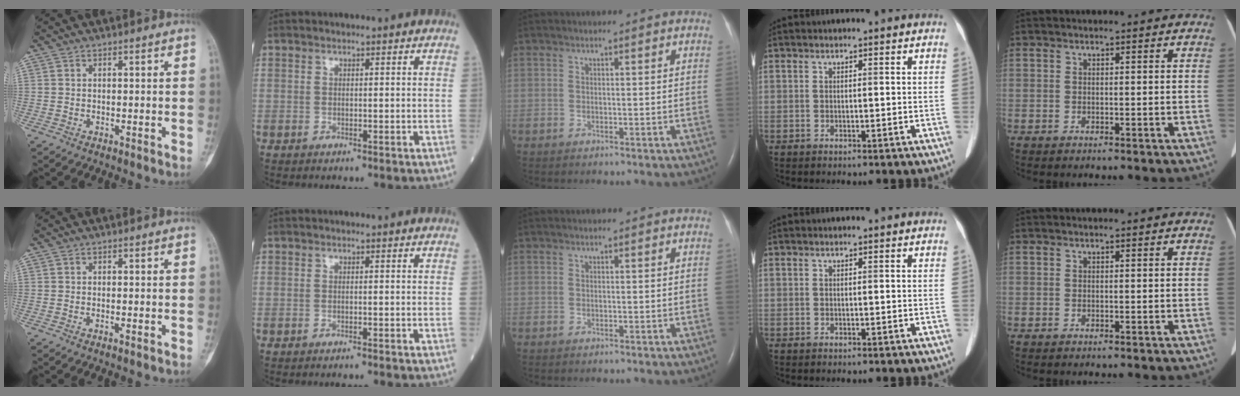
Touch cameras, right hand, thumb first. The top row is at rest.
{"thumb": {"total": 0.7, "force": [-0.4, 0.1, 0.6], "torque": [-0.014, 0.001, -0.006]}, "index": {"total": 1.4, "force": [-1.3, -0.2, 0.5], "torque": [-0.006, 0.000, -0.015]}}